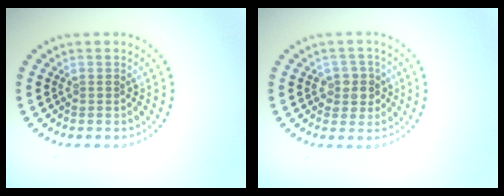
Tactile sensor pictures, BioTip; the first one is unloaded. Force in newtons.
{"total": 2.2, "press": 2.1, "slide": 0.7}